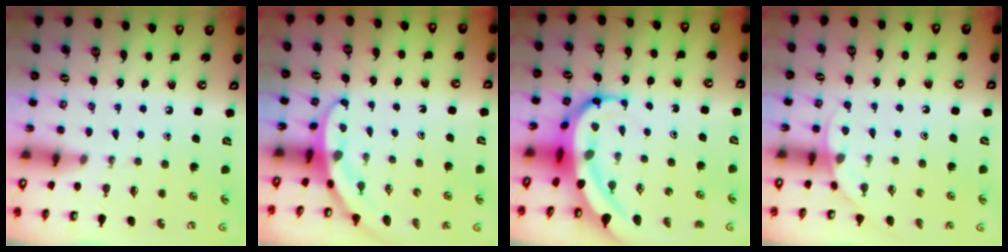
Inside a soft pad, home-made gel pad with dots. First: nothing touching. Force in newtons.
{"total": 3.3, "press": 3.3, "slide": 0.1}
{"total": 12.0, "press": 12.0, "slide": 1.2}
{"total": 4.0, "press": 4.0, "slide": 0.3}